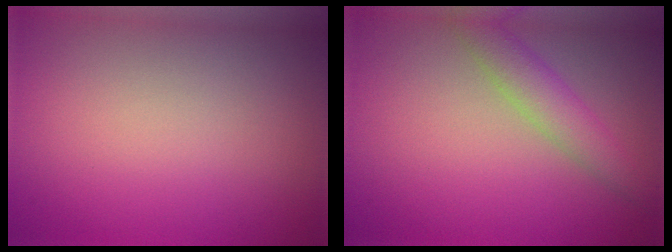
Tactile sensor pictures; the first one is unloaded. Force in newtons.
{"total": 2.9, "press": 2.9, "slide": 0.1}